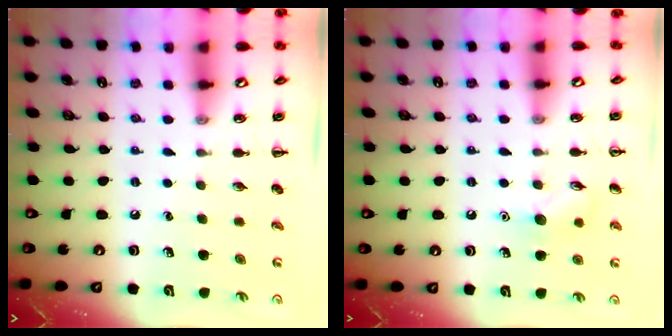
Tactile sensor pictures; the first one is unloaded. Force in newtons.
{"total": 7.5, "press": 7.3, "slide": 1.4}